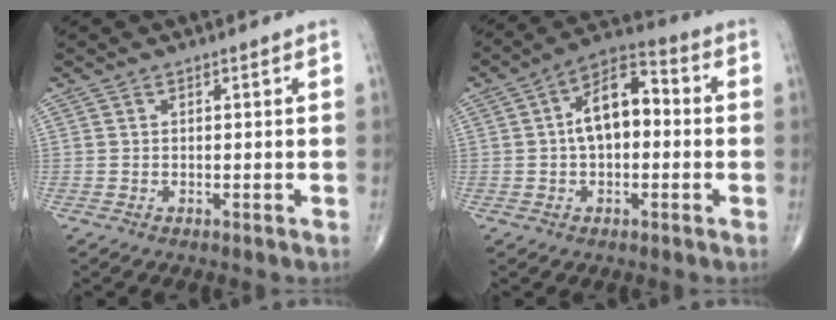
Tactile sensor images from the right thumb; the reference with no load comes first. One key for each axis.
{"total": 10.9, "fx": 0.4, "fy": 6.2, "fz": 8.9, "tx": -0.137, "ty": 0.036, "tz": -0.006}